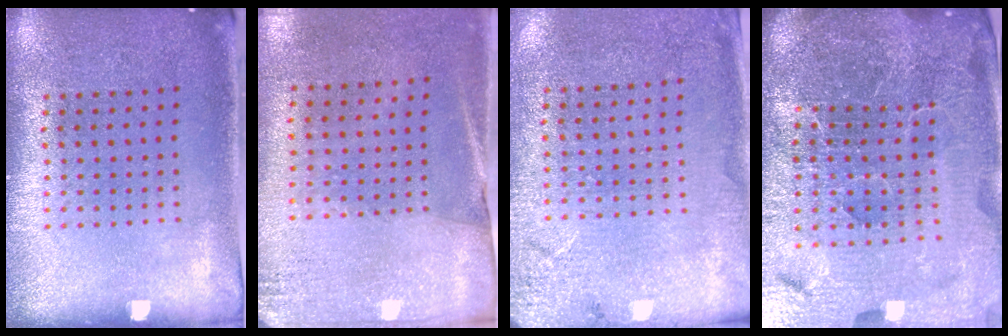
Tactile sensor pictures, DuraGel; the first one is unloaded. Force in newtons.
{"total": 2.7, "press": 2.4, "slide": 1.3}
{"total": 2.6, "press": 2.5, "slide": 0.7}
{"total": 6.5, "press": 5.8, "slide": 3.0}